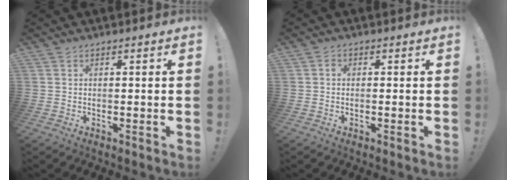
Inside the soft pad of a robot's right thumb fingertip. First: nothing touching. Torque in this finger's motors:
{"motor_torque": [0.23, 0.18, 0.50, -0.11, -0.06]}